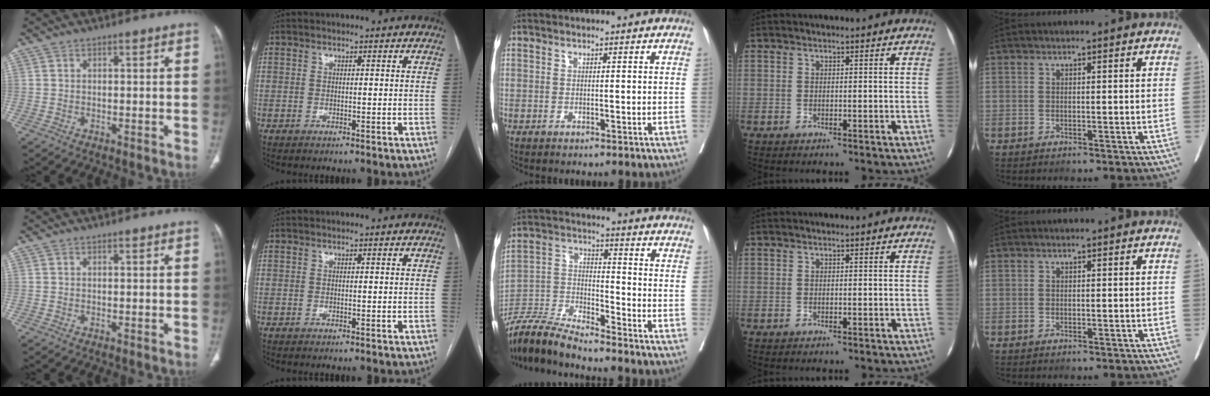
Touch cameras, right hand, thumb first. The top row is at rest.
{"middle": {"total": 9.5, "force": [-9.0, -0.1, 2.9], "torque": [-0.056, -0.006, -0.176]}}